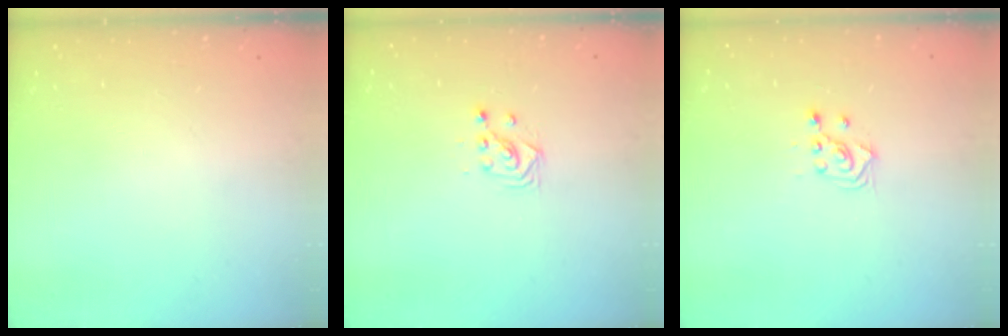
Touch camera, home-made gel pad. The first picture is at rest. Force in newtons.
{"total": 3.0, "press": 3.0, "slide": 0.1}
{"total": 3.1, "press": 3.0, "slide": 0.9}